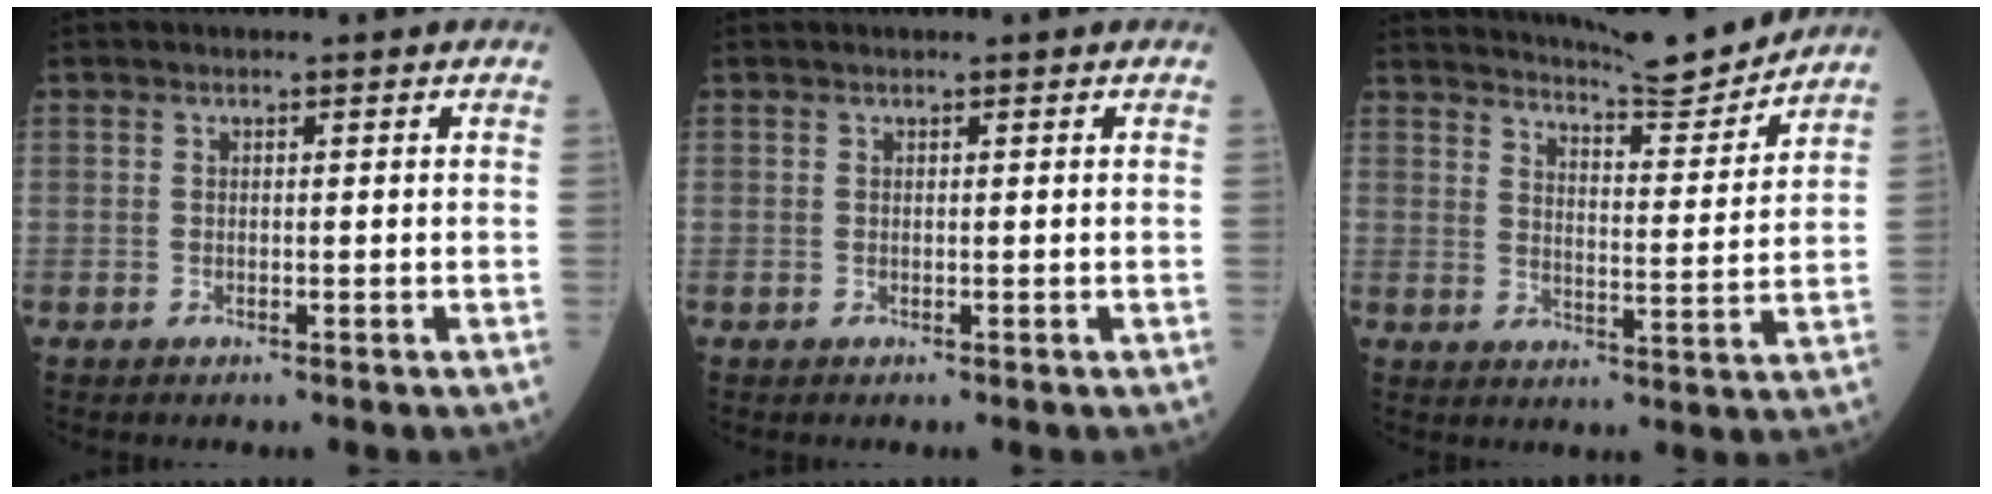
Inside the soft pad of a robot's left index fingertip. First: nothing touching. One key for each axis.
{"total": 0.6, "fx": 0.6, "fy": 0.1, "fz": 0.1, "tx": -0.007, "ty": 0.010, "tz": 0.012}
{"total": 11.8, "fx": 11.4, "fy": -0.5, "fz": 2.8, "tx": -0.050, "ty": -0.020, "tz": 0.164}